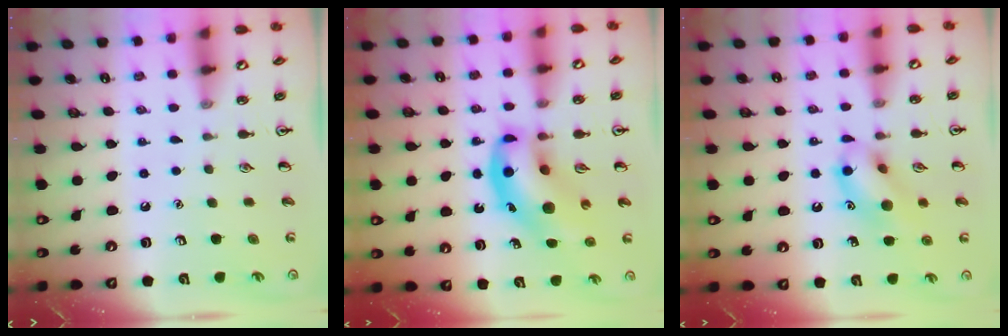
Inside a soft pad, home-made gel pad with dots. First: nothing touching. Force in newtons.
{"total": 13.3, "press": 12.8, "slide": 3.8}
{"total": 12.6, "press": 12.5, "slide": 1.6}